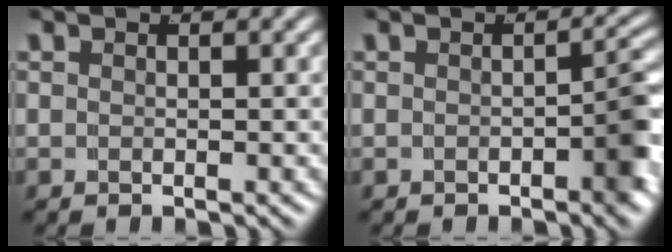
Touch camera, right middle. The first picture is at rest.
{"total": 2.8, "force": [-1.1, 0.9, 2.4], "torque": [-0.026, -0.003, -0.018]}